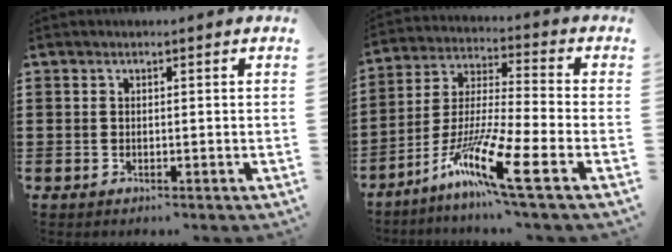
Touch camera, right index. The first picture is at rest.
{"total": 12.2, "force": [-7.1, 0.9, 9.9], "torque": [-0.212, -0.007, -0.141]}